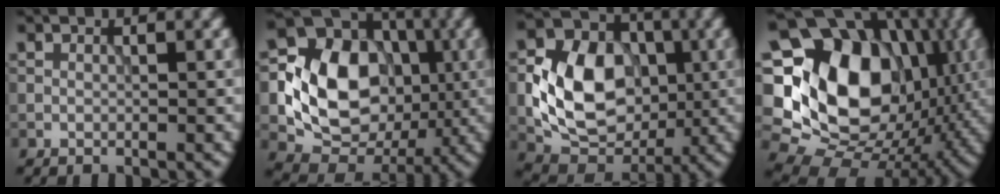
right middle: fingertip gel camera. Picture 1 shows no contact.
{"total": 11.0, "force": [-0.8, 8.7, 6.6], "torque": [-0.127, 0.001, -0.020]}
{"total": 9.6, "force": [-0.8, 7.2, 6.3], "torque": [-0.118, 0.003, -0.017]}
{"total": 17.2, "force": [2.1, 13.6, 10.3], "torque": [-0.195, 0.006, 0.031]}